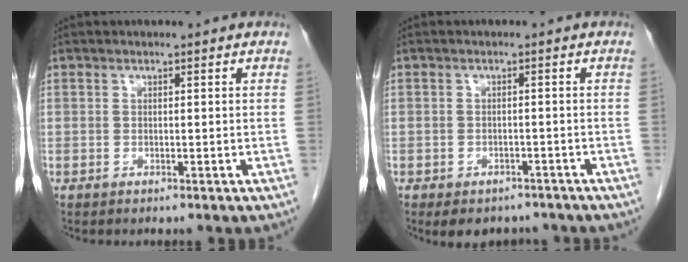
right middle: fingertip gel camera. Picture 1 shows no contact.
{"total": 6.5, "force": [-5.2, 3.4, 1.9], "torque": [-0.016, 0.010, -0.067]}